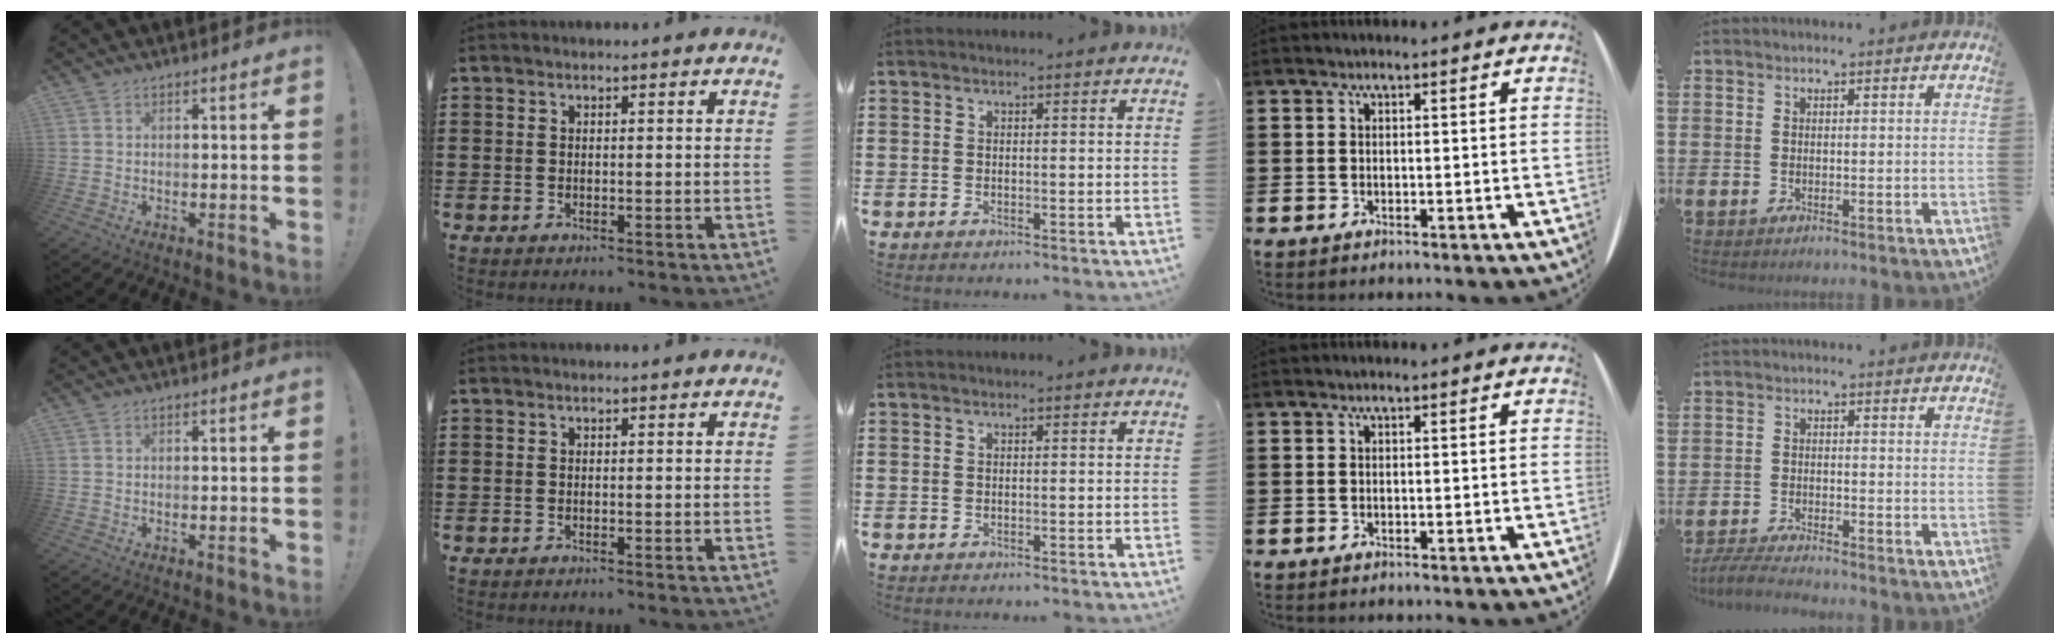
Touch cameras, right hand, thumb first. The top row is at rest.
{"little": {"total": 3.0, "force": [-2.9, -0.1, 0.8], "torque": [-0.021, -0.003, -0.060]}}